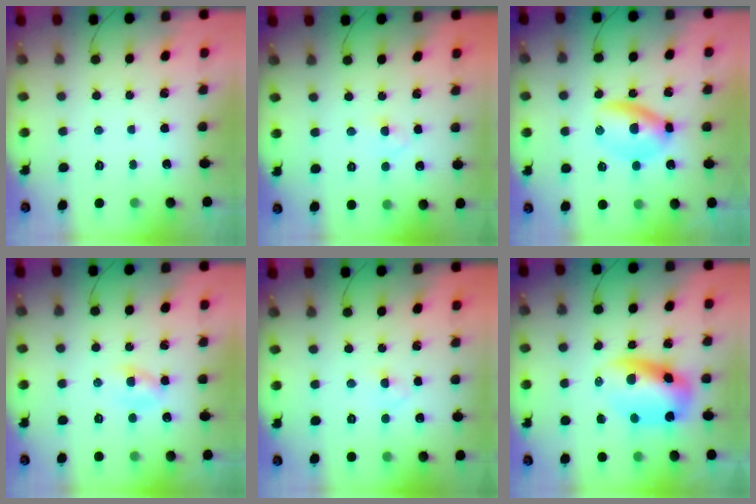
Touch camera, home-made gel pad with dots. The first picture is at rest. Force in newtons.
{"total": 2.2, "press": 2.0, "slide": 0.9}
{"total": 6.2, "press": 6.1, "slide": 1.2}
{"total": 3.3, "press": 3.1, "slide": 1.2}
{"total": 2.2, "press": 2.0, "slide": 0.9}
{"total": 9.5, "press": 9.3, "slide": 2.3}